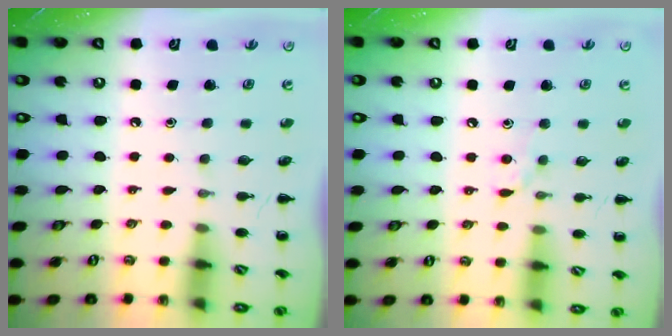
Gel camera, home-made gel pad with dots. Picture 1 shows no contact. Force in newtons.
{"total": 4.9, "press": 4.5, "slide": 1.8}